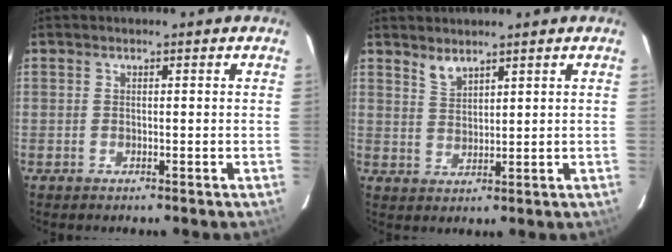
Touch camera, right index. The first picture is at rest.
{"total": 3.0, "force": [2.6, 0.7, 1.2], "torque": [-0.022, 0.002, 0.050]}